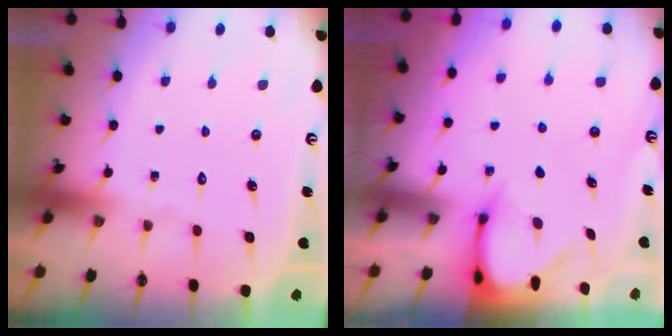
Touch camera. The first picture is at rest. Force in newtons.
{"total": 3.4, "press": 3.4, "slide": 0.3}